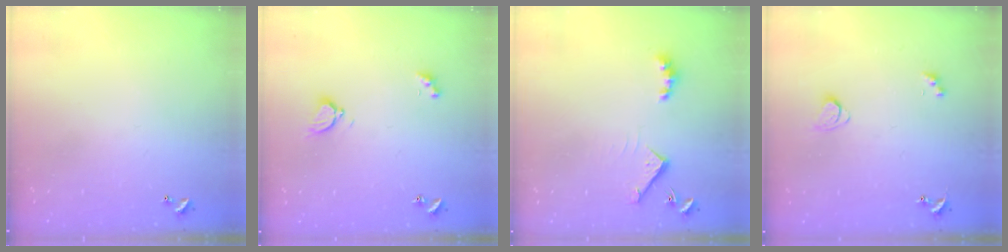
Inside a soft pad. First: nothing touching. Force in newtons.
{"total": 3.0, "press": 3.0, "slide": 0.5}
{"total": 4.9, "press": 4.9, "slide": 0.7}
{"total": 2.1, "press": 2.1, "slide": 0.4}